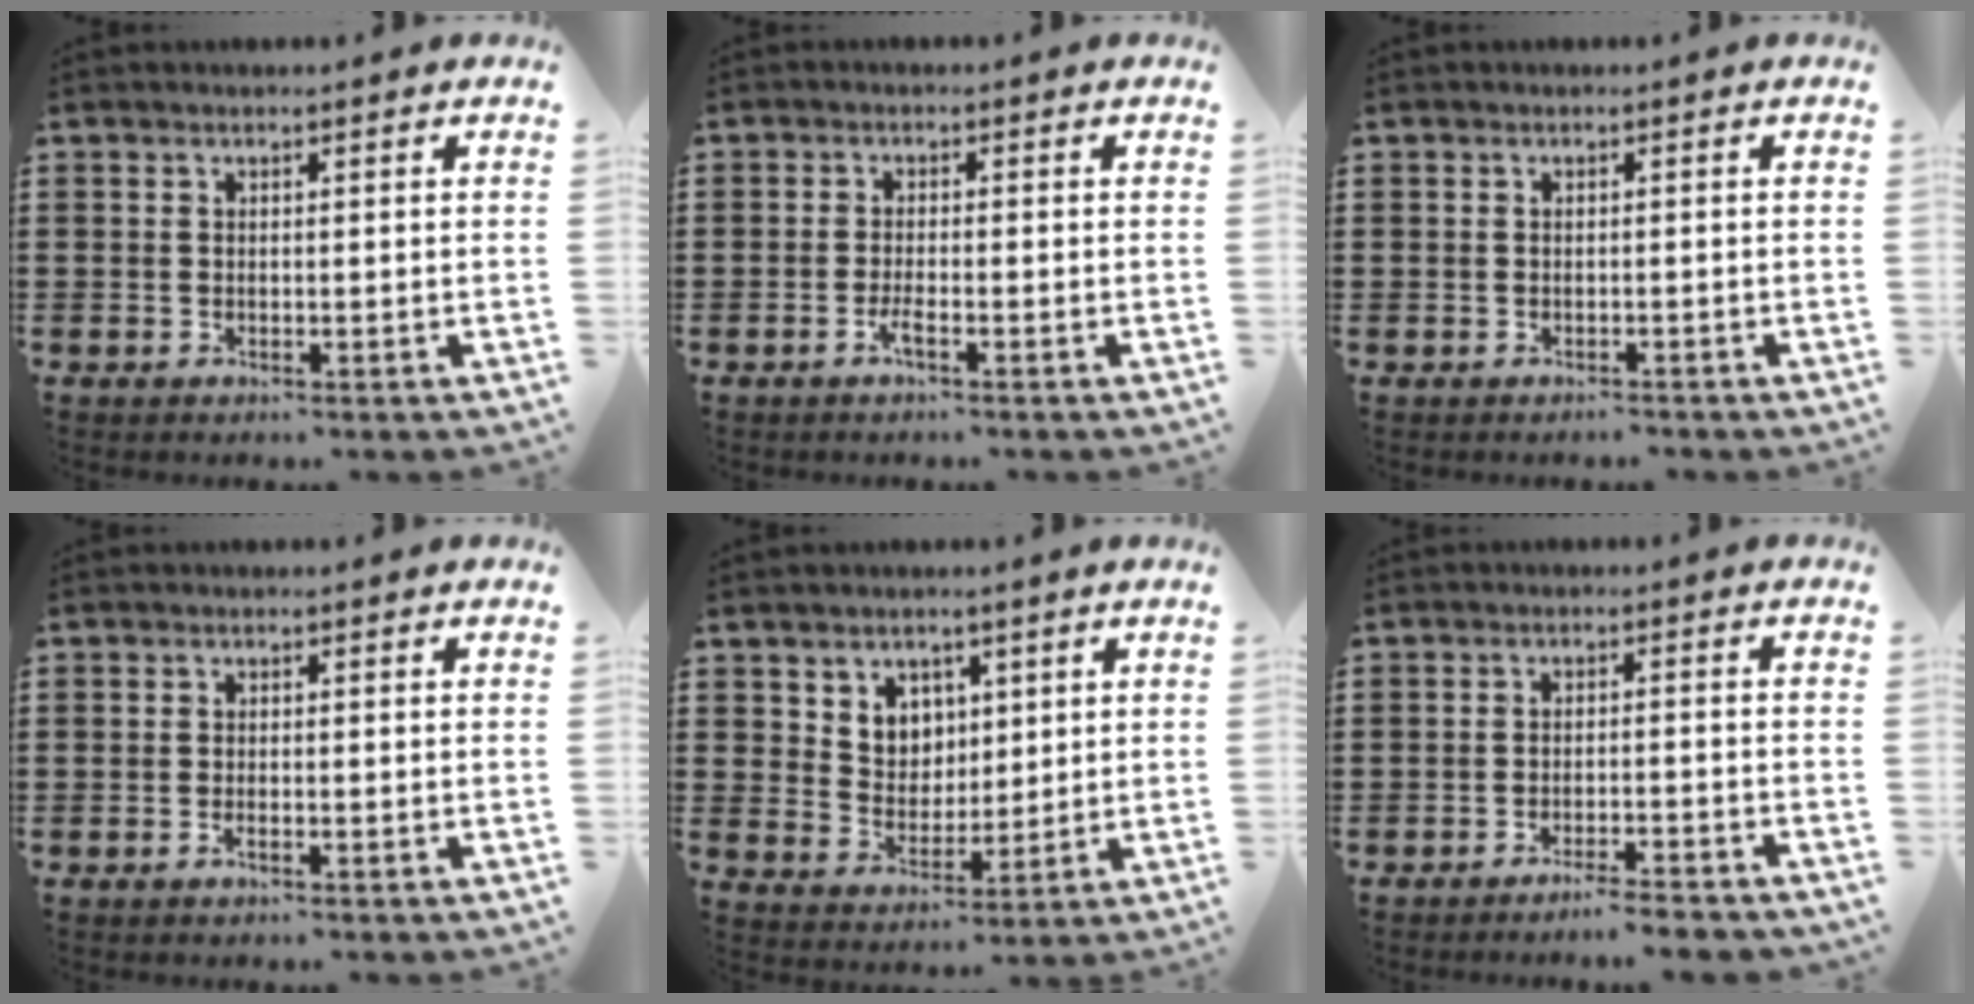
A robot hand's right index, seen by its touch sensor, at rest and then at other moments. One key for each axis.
{"total": 1.9, "fx": -1.1, "fy": 0.2, "fz": 1.6, "tx": -0.035, "ty": -0.005, "tz": -0.022}
{"total": 0.8, "fx": -0.7, "fy": 0.4, "fz": -0.1, "tx": -0.001, "ty": 0.004, "tz": -0.017}
{"total": 0.8, "fx": -0.5, "fy": 0.1, "fz": 0.6, "tx": -0.013, "ty": -0.004, "tz": -0.008}
{"total": 4.9, "fx": 2.8, "fy": 3.9, "fz": 0.6, "tx": -0.026, "ty": 0.002, "tz": 0.050}
{"total": 3.0, "fx": -2.8, "fy": -0.2, "fz": 1.0, "tx": -0.019, "ty": 0.000, "tz": -0.057}